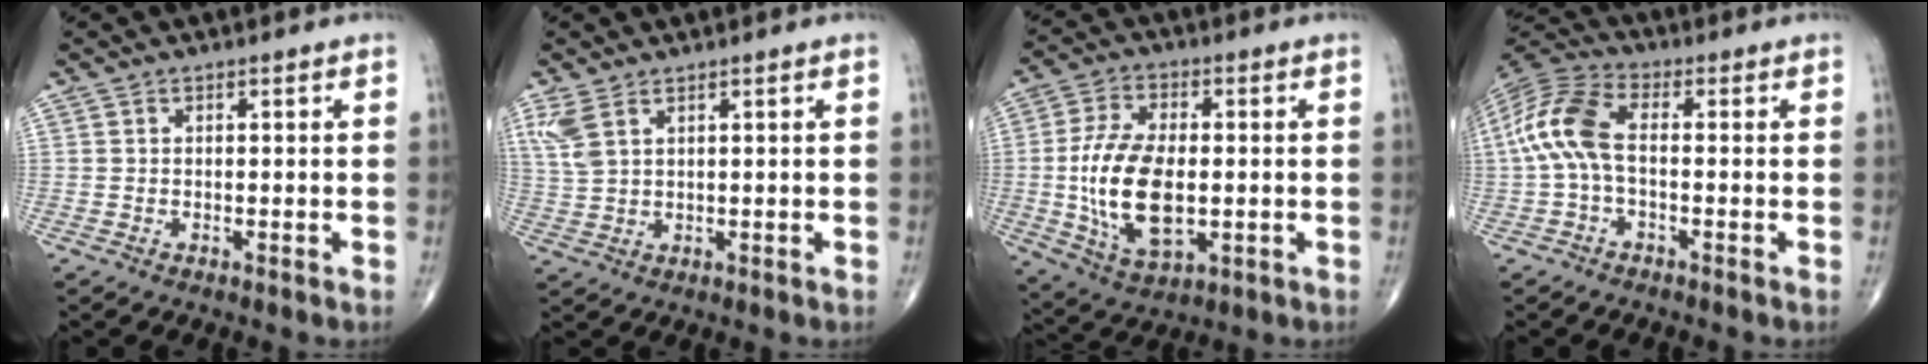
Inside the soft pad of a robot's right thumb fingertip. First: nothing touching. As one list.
[{"total": 4.7, "force": [2.6, 2.1, 3.3], "torque": [-0.085, 0.000, 0.065]}, {"total": 16.0, "force": [-1.3, 8.5, 13.5], "torque": [-0.259, -0.004, -0.016]}, {"total": 10.5, "force": [-0.5, 5.2, 9.1], "torque": [-0.204, 0.031, -0.018]}]